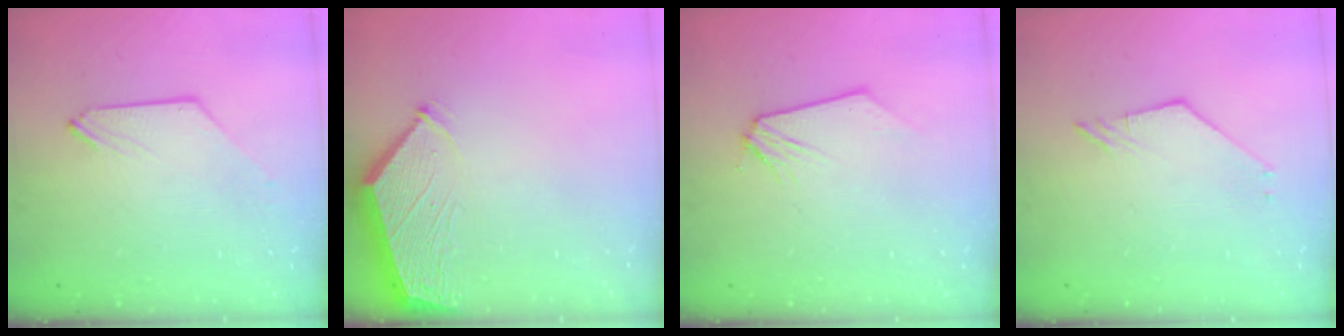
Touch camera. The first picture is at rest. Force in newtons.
{"total": 2.9, "press": 2.9, "slide": 0.4}
{"total": 0.0}
{"total": 2.5, "press": 2.5, "slide": 0.1}